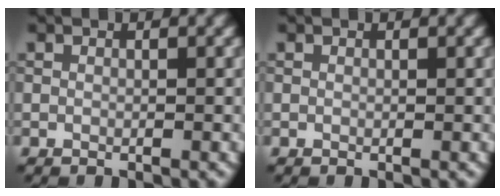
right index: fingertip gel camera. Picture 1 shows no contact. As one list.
[{"total": 0.0}]